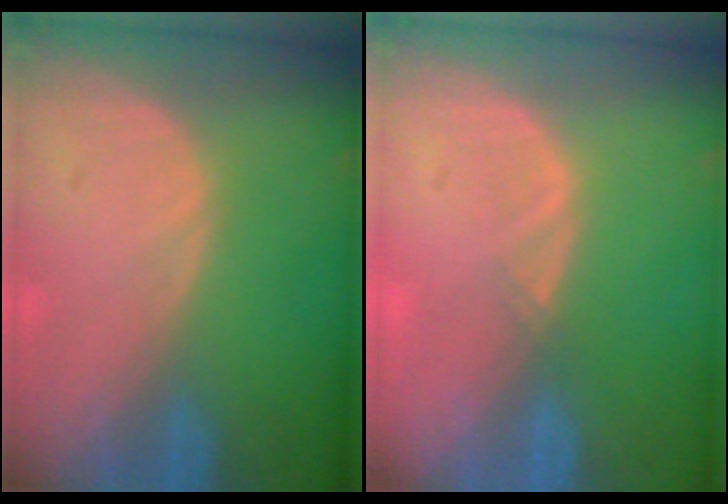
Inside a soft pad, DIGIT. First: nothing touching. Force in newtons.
{"total": 0.7, "press": 0.5, "slide": 0.4}